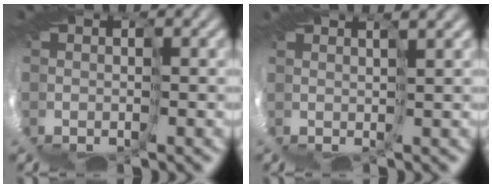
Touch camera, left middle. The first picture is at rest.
{"total": 4.3, "force": [1.6, -3.3, -2.2], "torque": [0.031, 0.002, 0.034]}